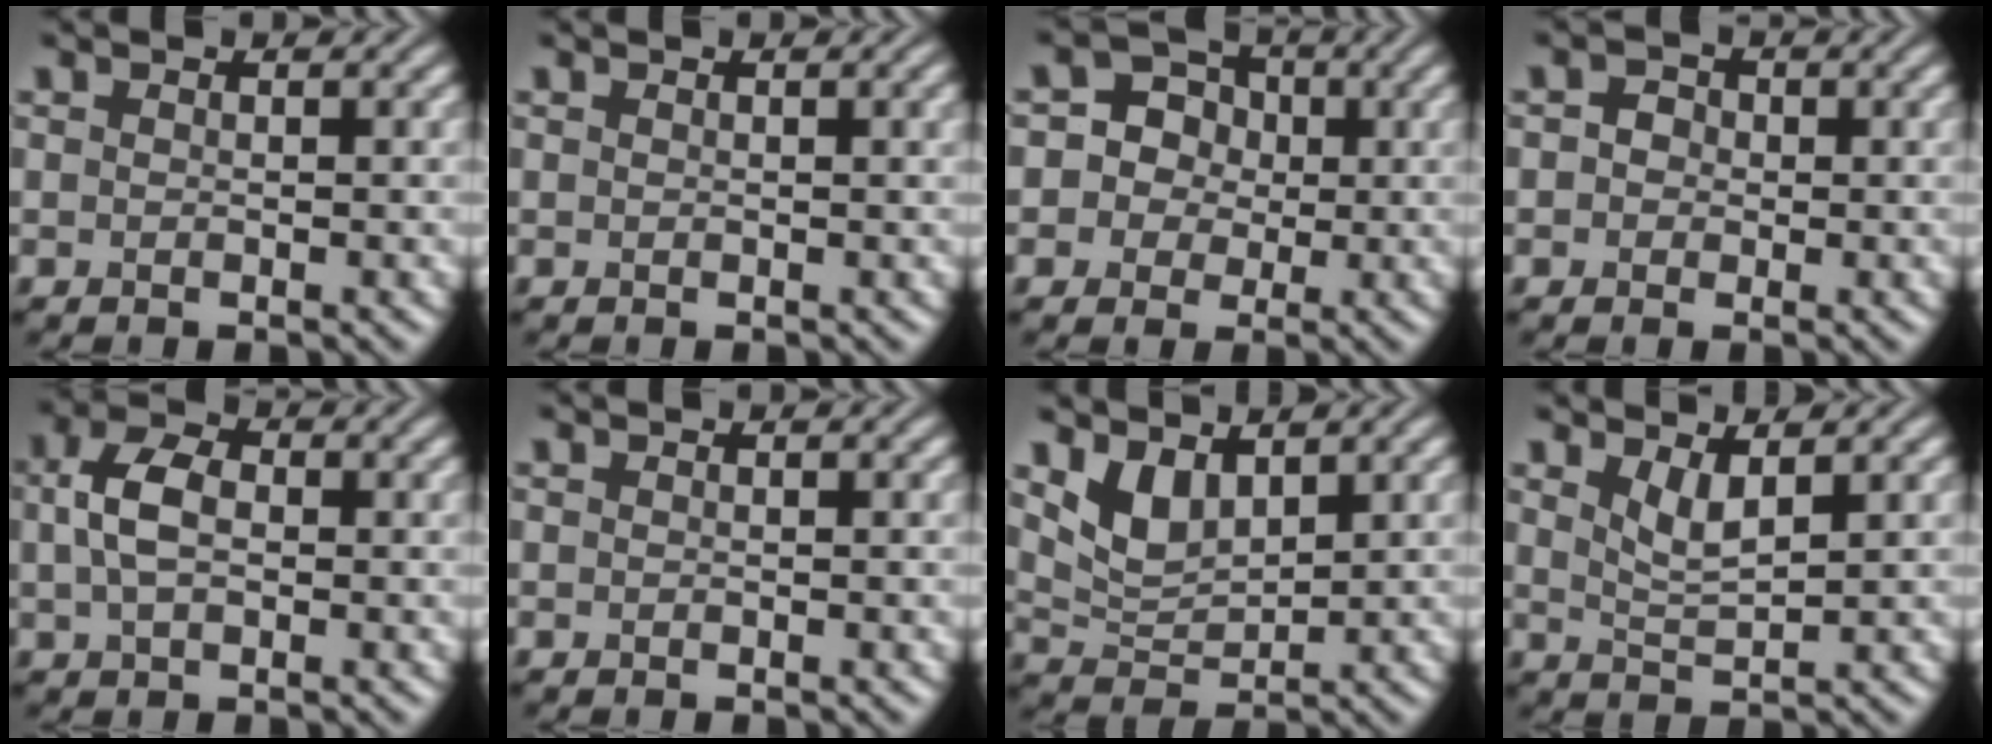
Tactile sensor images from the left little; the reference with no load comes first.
{"total": 1.1, "force": [0.5, 0.3, 0.9], "torque": [-0.014, 0.003, 0.009]}
{"total": 5.5, "force": [0.7, 5.2, 1.5], "torque": [-0.014, 0.029, -0.009]}
{"total": 1.7, "force": [0.2, 1.5, 0.7], "torque": [0.001, 0.004, -0.011]}
{"total": 4.1, "force": [0.3, 2.7, 3.1], "torque": [-0.071, 0.006, 0.001]}
{"total": 0.0}
{"total": 3.4, "force": [2.1, 1.8, 2.1], "torque": [-0.048, -0.011, 0.047]}
{"total": 2.3, "force": [1.4, 0.6, 1.7], "torque": [-0.036, -0.009, 0.031]}